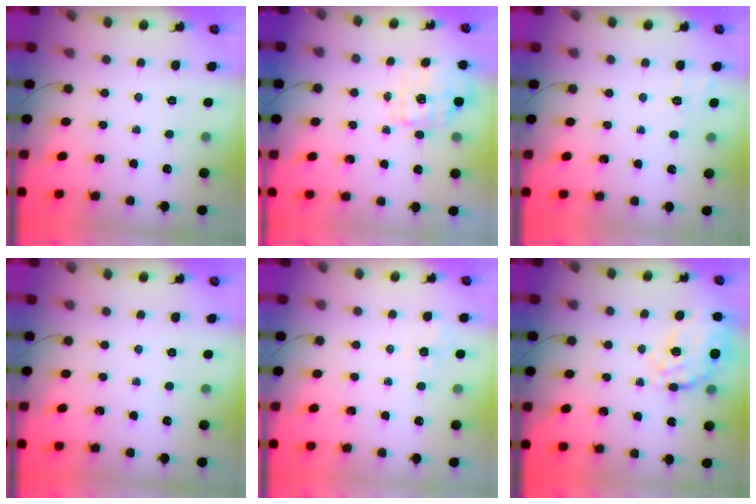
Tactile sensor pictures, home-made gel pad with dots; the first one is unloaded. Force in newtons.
{"total": 1.9, "press": 1.9, "slide": 0.5}
{"total": 2.6, "press": 1.9, "slide": 1.8}
{"total": 0.0}
{"total": 1.8, "press": 0.4, "slide": 1.8}
{"total": 14.6, "press": 14.1, "slide": 3.9}